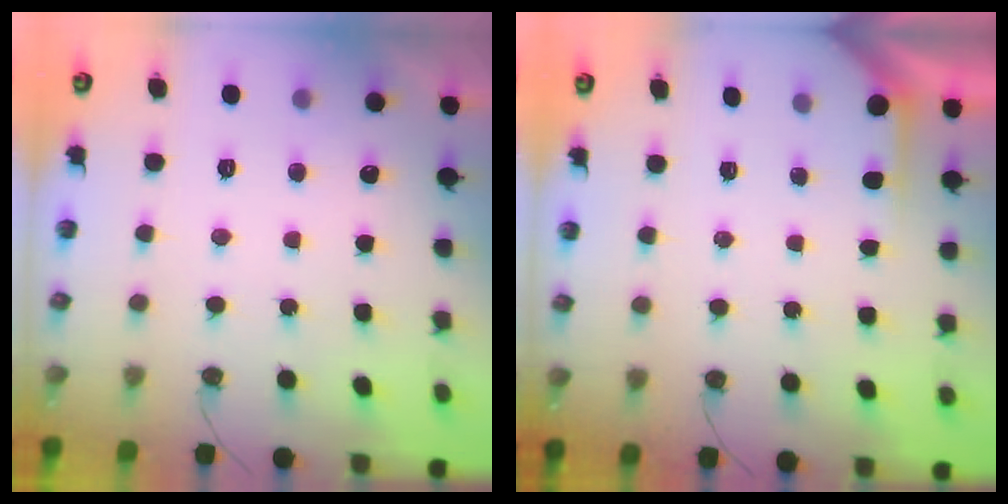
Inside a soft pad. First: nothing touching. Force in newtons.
{"total": 2.2, "press": 2.2, "slide": 0.3}